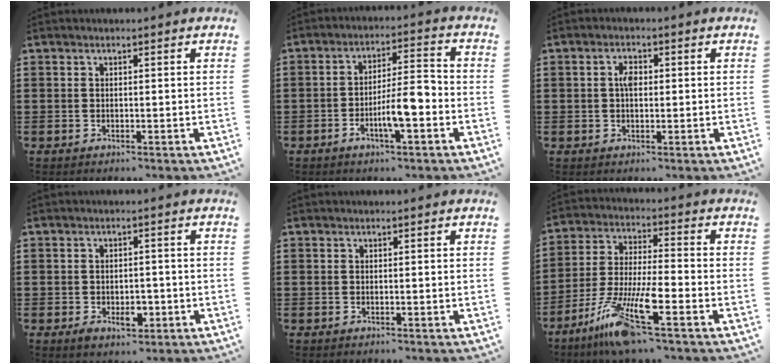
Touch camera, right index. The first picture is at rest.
{"total": 7.3, "force": [-2.8, 1.7, 6.5], "torque": [-0.113, 0.005, -0.052]}
{"total": 2.5, "force": [0.2, 1.3, 2.1], "torque": [-0.043, 0.007, 0.002]}
{"total": 3.9, "force": [-1.4, 2.3, 2.9], "torque": [-0.041, 0.000, -0.024]}
{"total": 0.0}
{"total": 12.4, "force": [-7.5, 1.7, 9.7], "torque": [-0.213, -0.011, -0.145]}